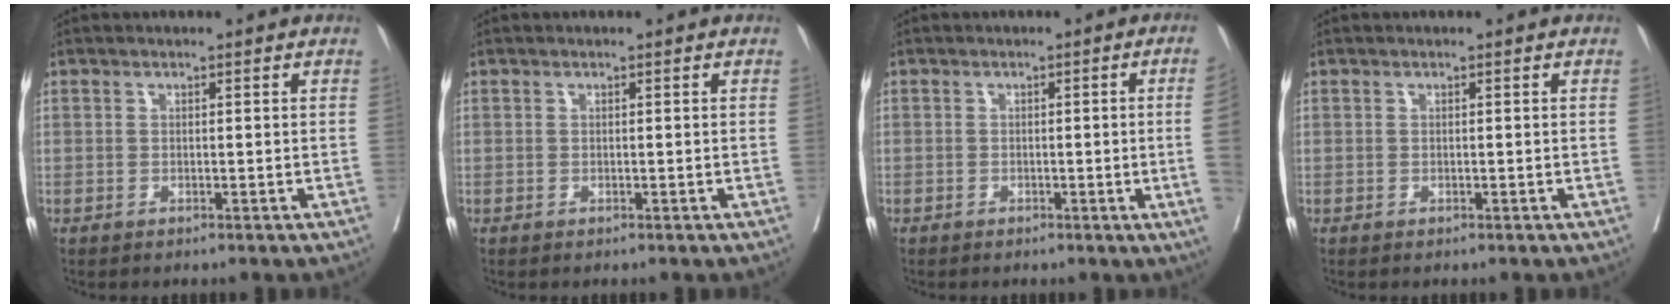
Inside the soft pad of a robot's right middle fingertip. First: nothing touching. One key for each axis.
{"total": 0.0}
{"total": 4.7, "fx": -0.7, "fy": -1.7, "fz": 4.3, "tx": -0.051, "ty": -0.010, "tz": -0.009}
{"total": 0.0}